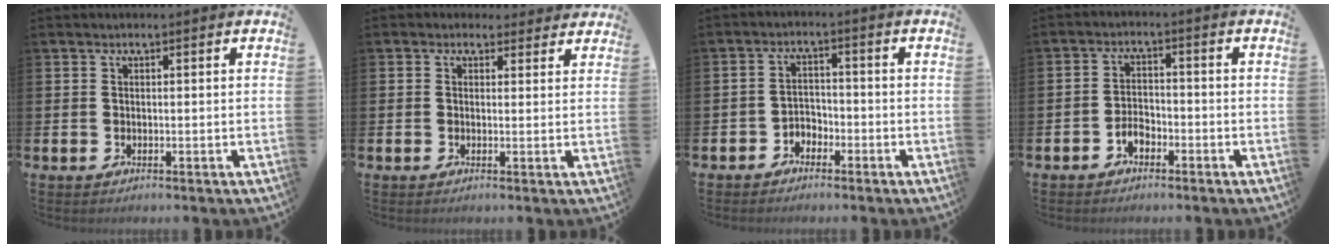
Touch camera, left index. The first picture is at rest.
{"total": 1.9, "force": [1.6, 1.0, 0.0], "torque": [0.008, -0.006, 0.025]}
{"total": 2.5, "force": [-2.2, 1.3, 0.1], "torque": [-0.015, 0.005, -0.048]}
{"total": 2.5, "force": [-1.7, 1.5, 1.1], "torque": [-0.029, 0.010, -0.035]}